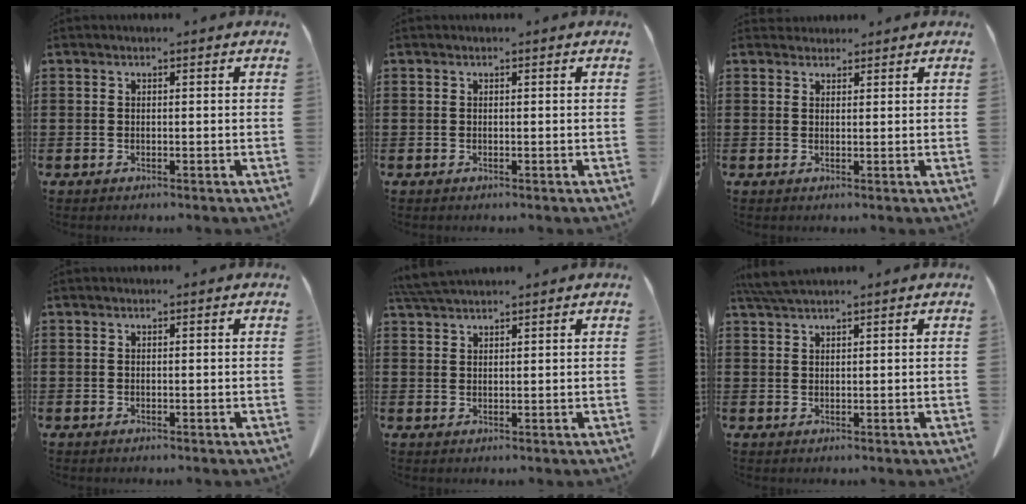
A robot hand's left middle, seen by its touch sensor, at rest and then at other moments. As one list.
[{"total": 0.0}, {"total": 1.5, "force": [1.4, 0.6, 0.0], "torque": [-0.004, 0.004, 0.028]}, {"total": 0.0}, {"total": 3.6, "force": [3.3, 0.3, 1.4], "torque": [-0.037, -0.002, 0.063]}, {"total": 3.2, "force": [2.6, 0.3, 1.7], "torque": [-0.040, 0.001, 0.050]}]